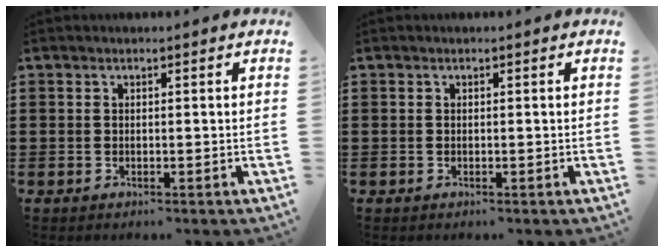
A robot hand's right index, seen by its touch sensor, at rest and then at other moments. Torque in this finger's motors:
{"motor_torque": [-0.03, 0.00, 0.00, 0.00]}